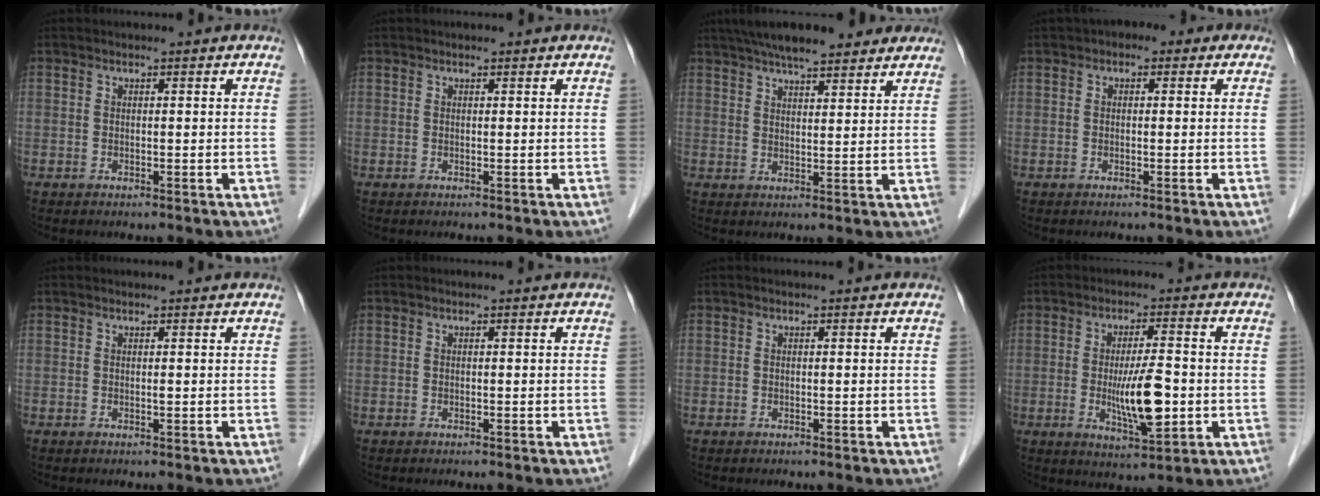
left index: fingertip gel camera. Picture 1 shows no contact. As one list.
[{"total": 0.9, "force": [0.8, 0.2, 0.3], "torque": [-0.008, 0.015, 0.012]}, {"total": 13.9, "force": [11.4, 3.0, 7.3], "torque": [-0.118, 0.040, 0.164]}, {"total": 2.4, "force": [0.9, 1.6, 1.5], "torque": [-0.019, 0.022, 0.004]}, {"total": 0.6, "force": [0.5, 0.1, 0.4], "torque": [-0.008, 0.004, 0.005]}, {"total": 0.0}, {"total": 0.0}, {"total": 8.1, "force": [-1.2, 1.3, 7.9], "torque": [-0.140, -0.015, -0.021]}]